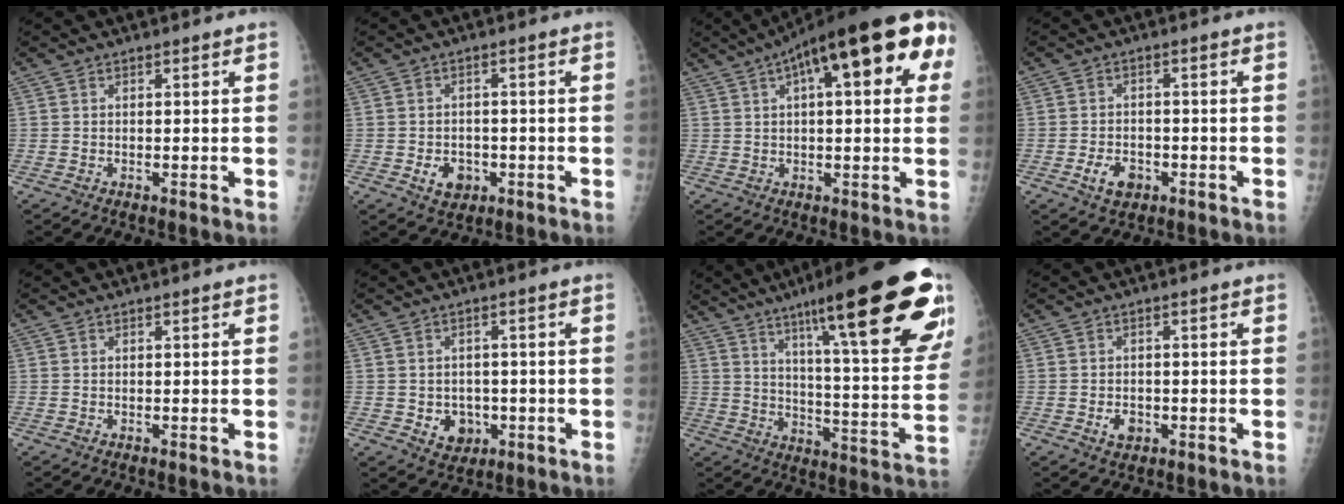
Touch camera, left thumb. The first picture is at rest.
{"total": 5.0, "force": [-1.8, 3.8, 2.6], "torque": [-0.027, 0.012, -0.022]}
{"total": 22.2, "force": [8.3, 7.0, 19.4], "torque": [-0.284, 0.032, 0.113]}
{"total": 5.0, "force": [-2.3, 3.4, 2.9], "torque": [-0.041, 0.014, -0.035]}
{"total": 0.0}
{"total": 5.9, "force": [-1.6, 4.8, 2.9], "torque": [-0.014, 0.010, -0.014]}
{"total": 30.0, "force": [16.6, 5.7, 24.2], "torque": [-0.301, -0.042, 0.243]}
{"total": 3.2, "force": [-1.2, 2.3, 1.9], "torque": [-0.022, 0.006, -0.016]}